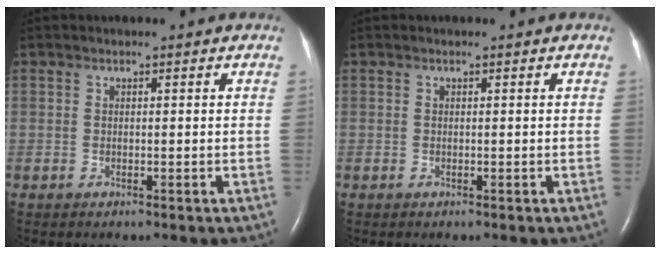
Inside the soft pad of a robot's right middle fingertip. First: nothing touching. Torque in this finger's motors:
{"motor_torque": [-0.07, 0.06, -0.02, 0.00]}